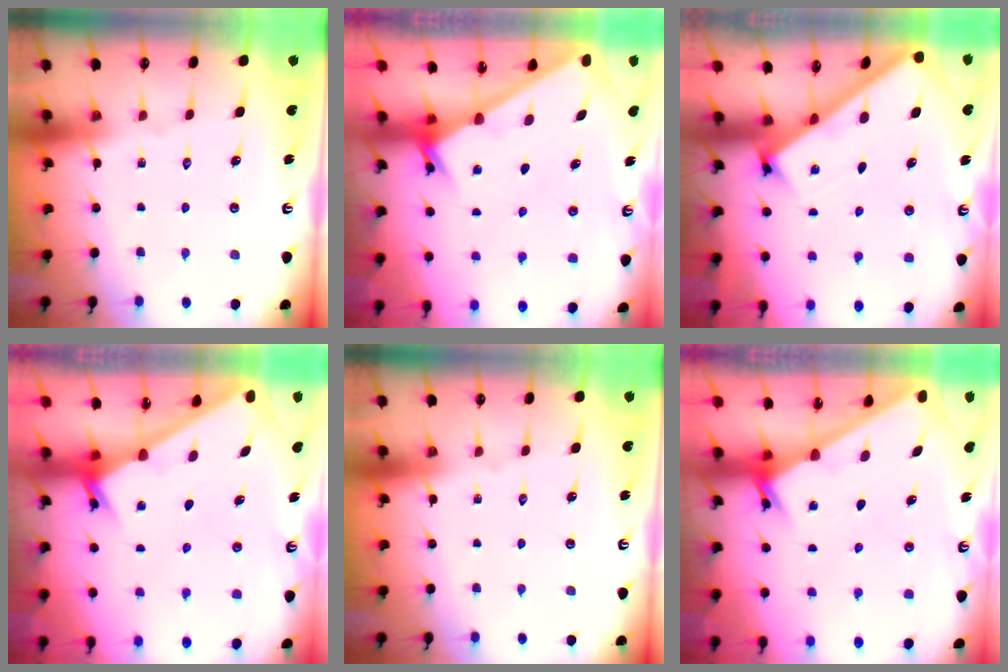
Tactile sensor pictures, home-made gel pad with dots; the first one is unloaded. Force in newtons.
{"total": 2.3, "press": 2.3, "slide": 0.2}
{"total": 2.5, "press": 2.5, "slide": 0.3}
{"total": 2.2, "press": 2.2, "slide": 0.2}
{"total": 0.0}
{"total": 2.3, "press": 2.3, "slide": 0.2}